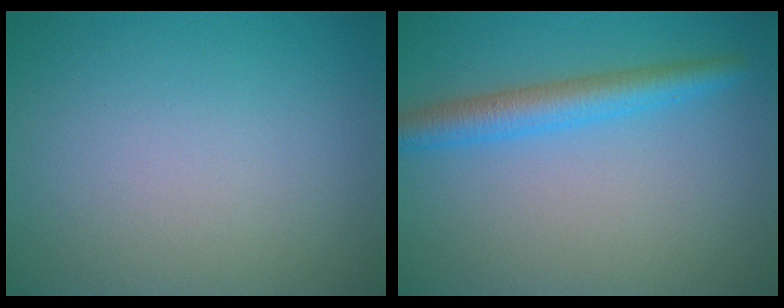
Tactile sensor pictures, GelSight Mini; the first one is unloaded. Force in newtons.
{"total": 3.6, "press": 3.6, "slide": 0.3}